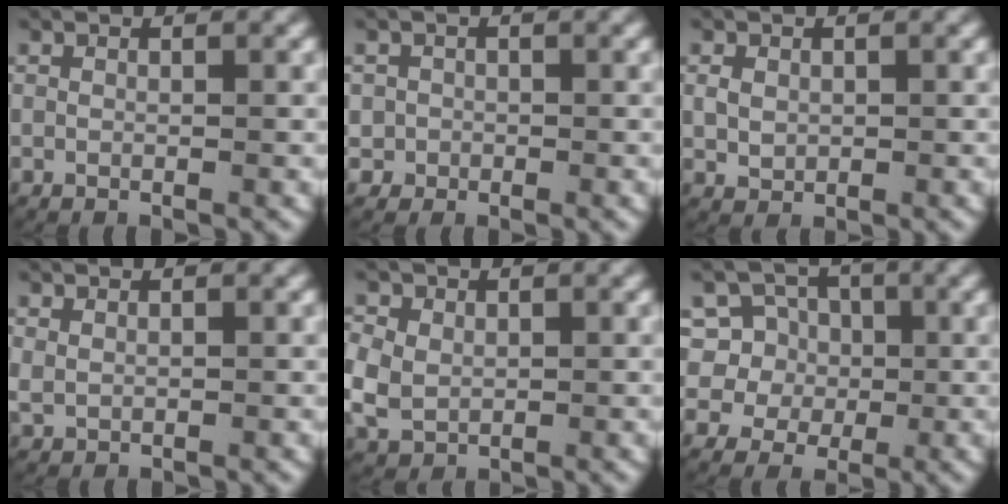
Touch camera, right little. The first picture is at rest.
{"total": 3.8, "force": [-1.0, 3.7, 0.4], "torque": [-0.018, -0.010, -0.019]}
{"total": 1.7, "force": [0.2, 1.4, 0.9], "torque": [-0.023, -0.005, 0.012]}
{"total": 1.3, "force": [0.5, 1.1, 0.5], "torque": [-0.019, -0.004, 0.016]}
{"total": 5.5, "force": [-0.3, 5.1, 2.2], "torque": [-0.074, -0.016, 0.004]}
{"total": 9.9, "force": [-0.8, 9.6, 2.7], "torque": [-0.102, -0.040, -0.013]}